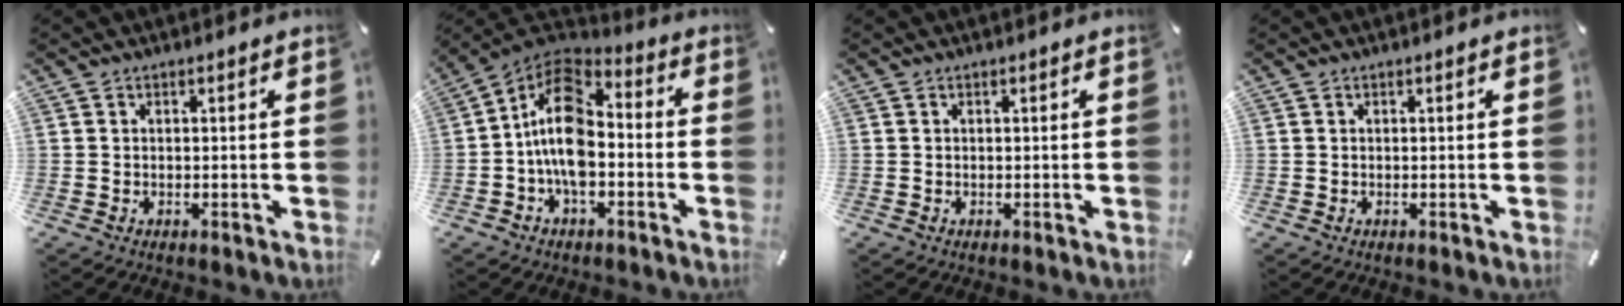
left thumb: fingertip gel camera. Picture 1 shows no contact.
{"total": 13.3, "force": [-3.1, 8.2, 10.0], "torque": [-0.213, 0.016, -0.063]}
{"total": 0.0}
{"total": 0.0}